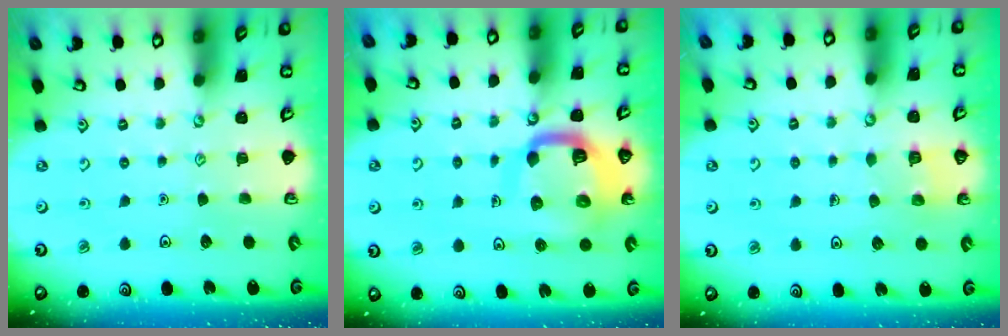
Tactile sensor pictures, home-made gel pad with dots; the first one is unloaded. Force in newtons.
{"total": 12.0, "press": 11.9, "slide": 1.4}
{"total": 2.8, "press": 2.8, "slide": 0.1}